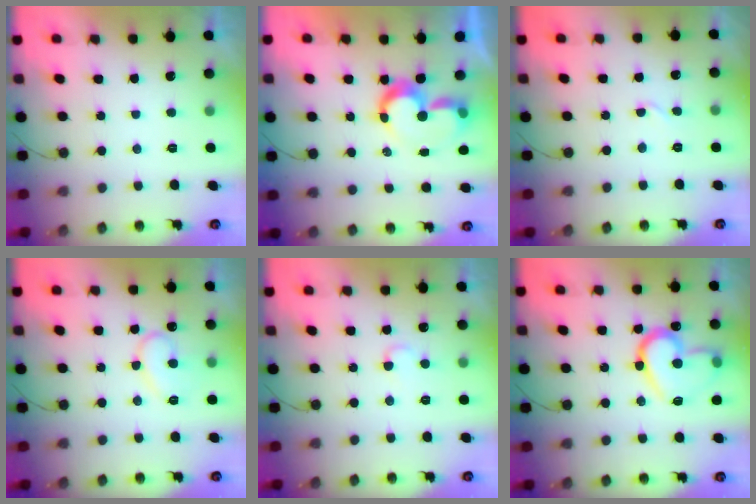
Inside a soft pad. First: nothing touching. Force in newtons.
{"total": 9.0, "press": 8.9, "slide": 0.7}
{"total": 2.7, "press": 2.7, "slide": 0.3}
{"total": 11.0, "press": 11.0, "slide": 1.0}
{"total": 4.0, "press": 3.9, "slide": 0.4}
{"total": 16.9, "press": 16.8, "slide": 1.7}